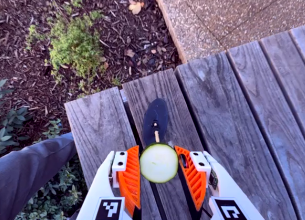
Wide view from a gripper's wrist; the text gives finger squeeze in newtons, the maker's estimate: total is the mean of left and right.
{"total": 9.7, "left": 9.2, "right": 10.2}